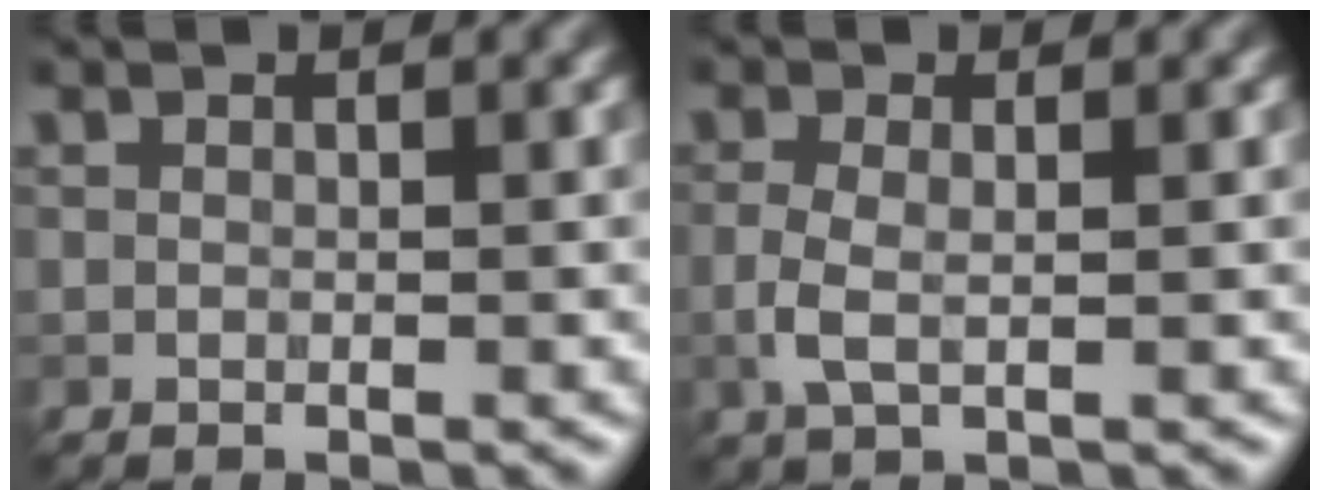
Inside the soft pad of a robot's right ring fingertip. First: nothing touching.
{"total": 2.0, "force": [-0.4, 0.7, 1.8], "torque": [-0.044, -0.007, -0.011]}